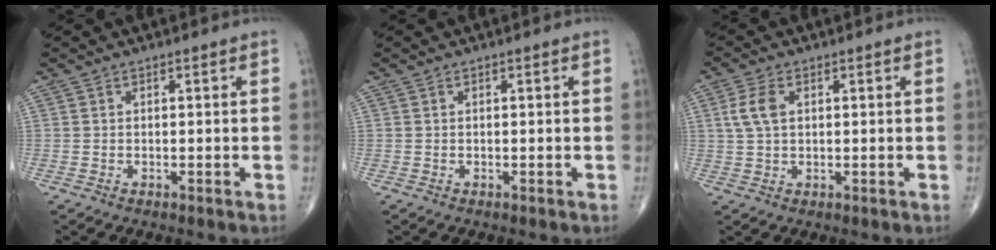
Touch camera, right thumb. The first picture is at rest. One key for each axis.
{"total": 0.0}
{"total": 4.7, "fx": 1.2, "fy": 2.7, "fz": 3.6, "tx": -0.085, "ty": 0.006, "tz": 0.022}